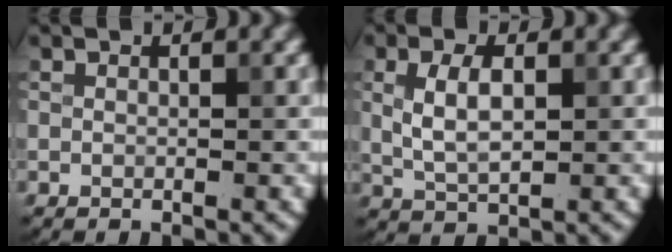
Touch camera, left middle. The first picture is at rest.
{"total": 3.5, "force": [0.5, 1.7, 3.0], "torque": [-0.066, 0.000, 0.012]}